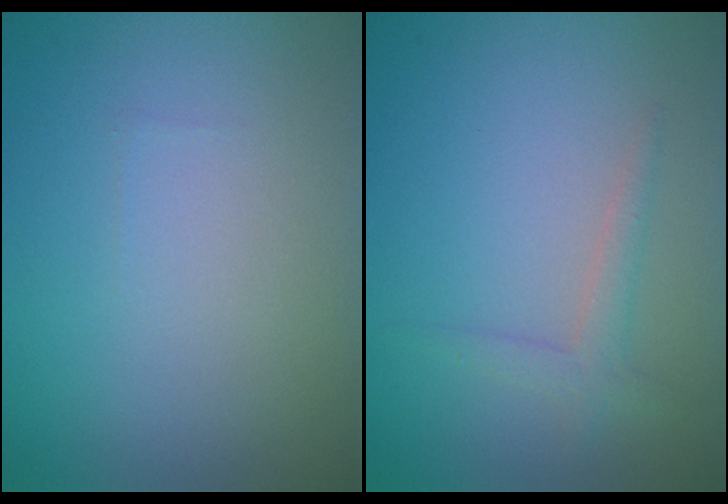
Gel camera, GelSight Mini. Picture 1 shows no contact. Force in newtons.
{"total": 1.6, "press": 1.5, "slide": 0.1}